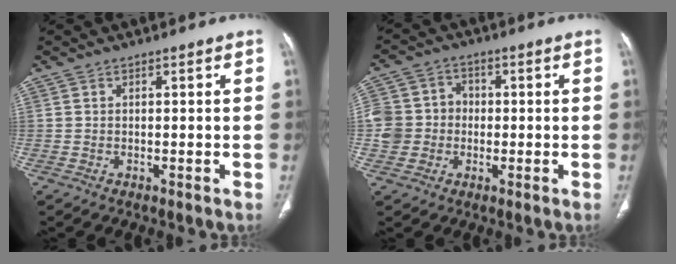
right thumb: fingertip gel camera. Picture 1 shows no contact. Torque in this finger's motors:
{"motor_torque": [0.00, -0.01, 0.27, 0.42, 0.08]}